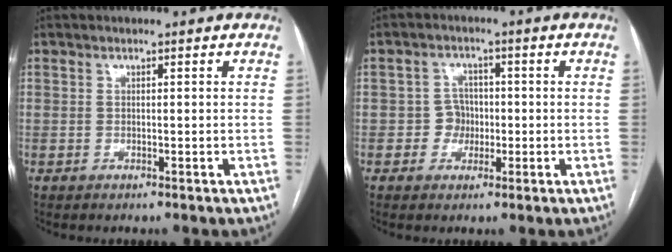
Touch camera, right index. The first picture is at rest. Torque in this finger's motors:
{"motor_torque": [0.53, 0.19, -0.01, 0.00]}